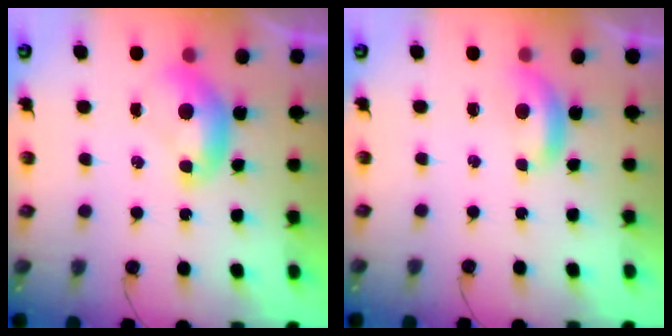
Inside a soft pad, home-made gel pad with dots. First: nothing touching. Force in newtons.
{"total": 1.6, "press": 1.6, "slide": 0.3}